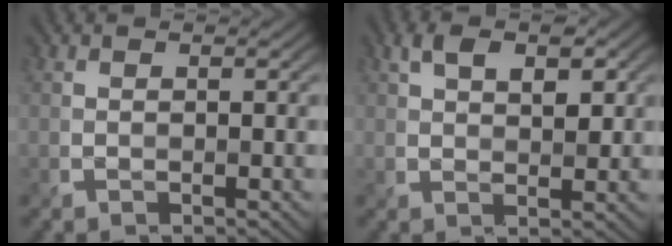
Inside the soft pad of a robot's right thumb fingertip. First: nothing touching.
{"total": 4.6, "force": [1.9, 2.5, 3.4], "torque": [-0.060, 0.000, 0.029]}